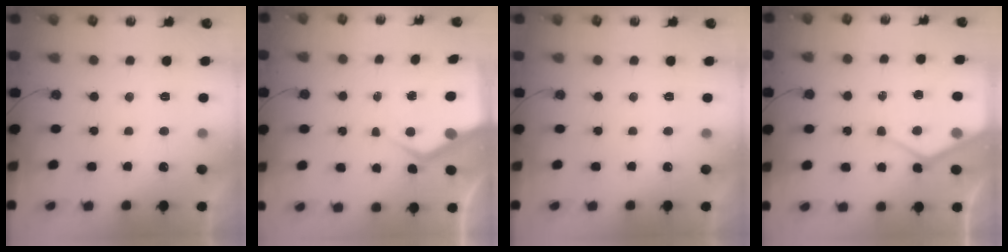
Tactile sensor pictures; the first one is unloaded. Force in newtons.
{"total": 6.7, "press": 6.7, "slide": 0.6}
{"total": 0.0}
{"total": 11.0, "press": 11.0, "slide": 1.0}